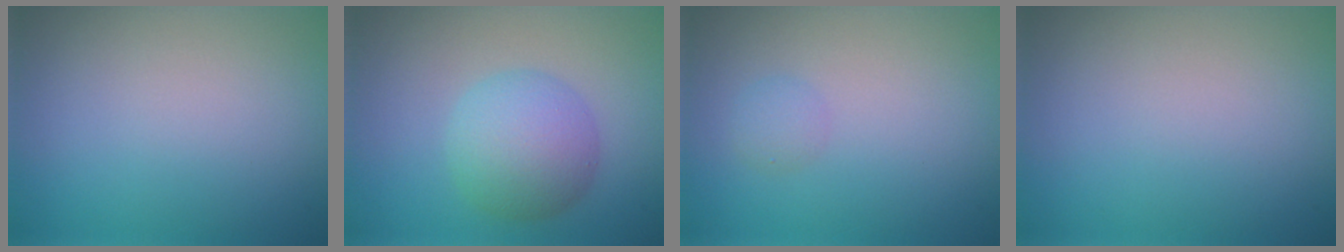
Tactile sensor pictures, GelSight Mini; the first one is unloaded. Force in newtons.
{"total": 5.1, "press": 5.1, "slide": 0.1}
{"total": 1.1, "press": 1.1, "slide": 0.1}
{"total": 0.0}